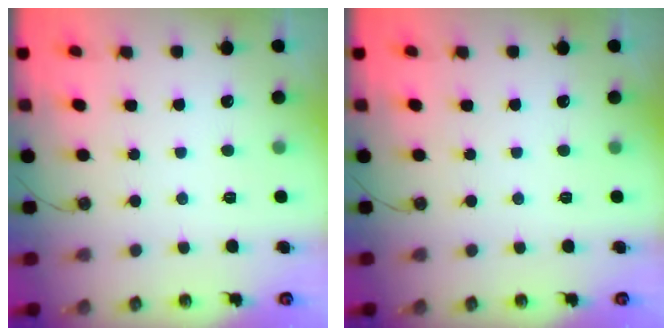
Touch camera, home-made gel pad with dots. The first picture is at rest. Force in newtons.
{"total": 0.0}